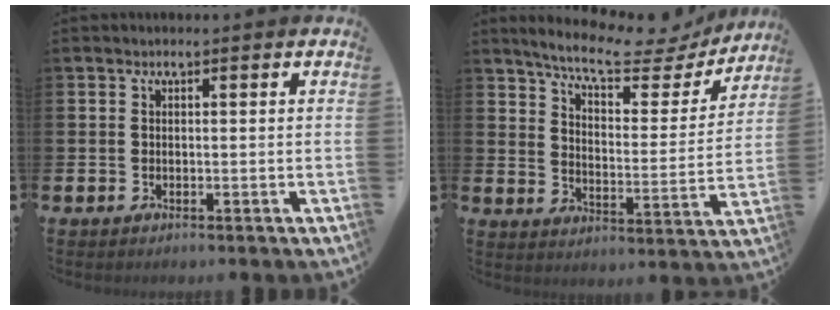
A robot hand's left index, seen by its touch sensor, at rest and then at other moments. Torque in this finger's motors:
{"motor_torque": [1.04, -1.10, 0.33, 0.13]}